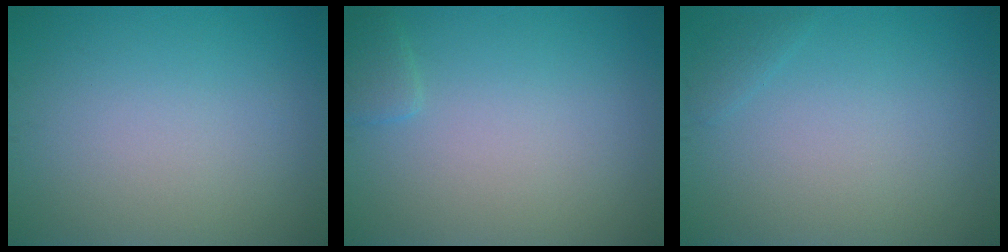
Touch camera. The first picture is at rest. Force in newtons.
{"total": 1.1, "press": 1.1, "slide": 0.1}
{"total": 0.7, "press": 0.7, "slide": 0.0}